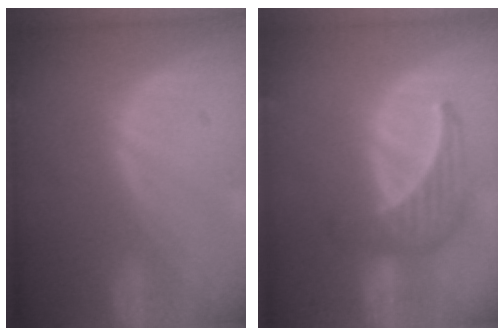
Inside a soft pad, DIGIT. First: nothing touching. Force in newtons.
{"total": 6.3, "press": 6.0, "slide": 1.9}